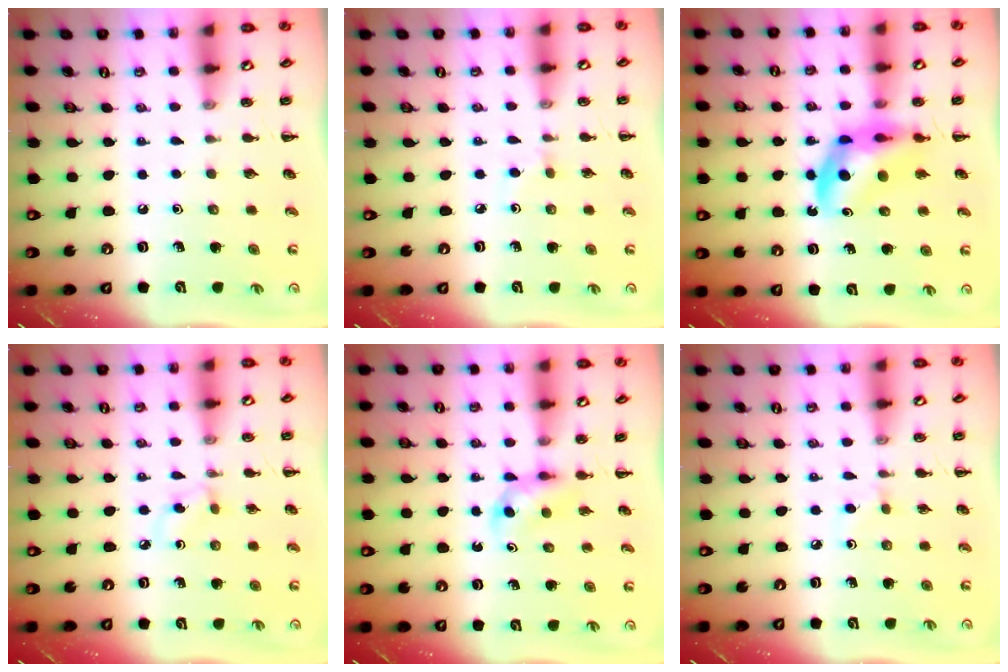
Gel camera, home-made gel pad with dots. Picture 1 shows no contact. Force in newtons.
{"total": 2.0, "press": 1.8, "slide": 0.8}
{"total": 9.8, "press": 9.3, "slide": 2.9}
{"total": 2.7, "press": 2.5, "slide": 1.1}
{"total": 3.9, "press": 3.6, "slide": 1.6}
{"total": 2.7, "press": 2.5, "slide": 1.0}